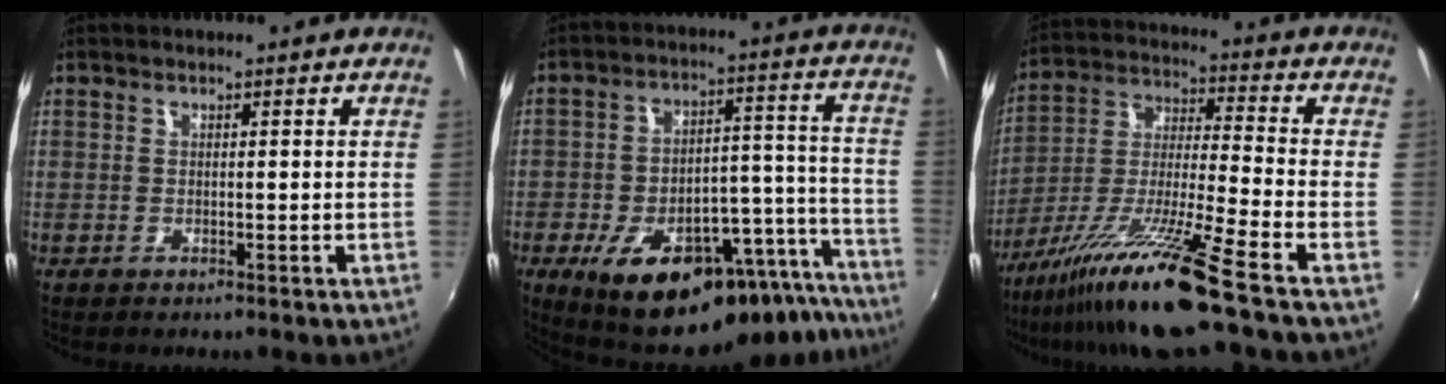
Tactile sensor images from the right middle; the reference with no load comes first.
{"total": 26.0, "force": [-19.2, 9.3, 14.8], "torque": [-0.211, 0.016, -0.251]}
{"total": 15.0, "force": [-10.8, -1.5, 10.3], "torque": [-0.200, -0.023, -0.200]}